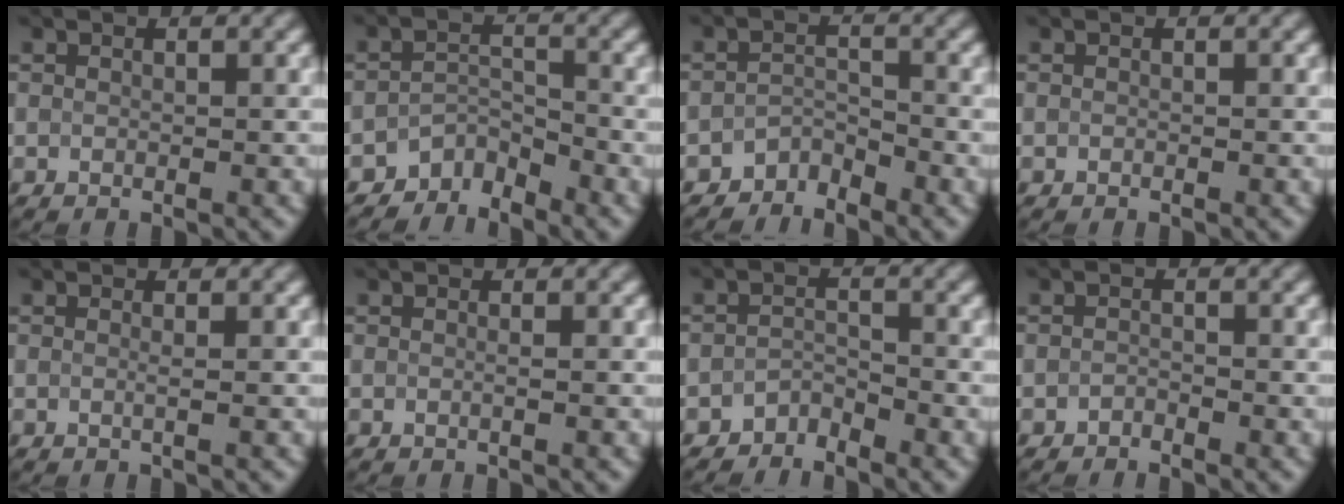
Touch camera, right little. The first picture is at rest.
{"total": 2.9, "force": [-2.6, 1.1, 0.4], "torque": [0.002, 0.007, -0.057]}
{"total": 2.1, "force": [-1.9, 0.8, 0.3], "torque": [-0.002, 0.010, -0.040]}
{"total": 0.0}
{"total": 0.7, "force": [-0.1, 0.2, 0.7], "torque": [-0.010, -0.004, -0.005]}
{"total": 0.6, "force": [-0.1, 0.2, 0.5], "torque": [-0.008, -0.004, -0.005]}
{"total": 1.7, "force": [-1.6, 0.6, 0.3], "torque": [-0.003, 0.009, -0.033]}
{"total": 0.7, "force": [-0.7, 0.2, 0.1], "torque": [-0.001, 0.001, -0.015]}